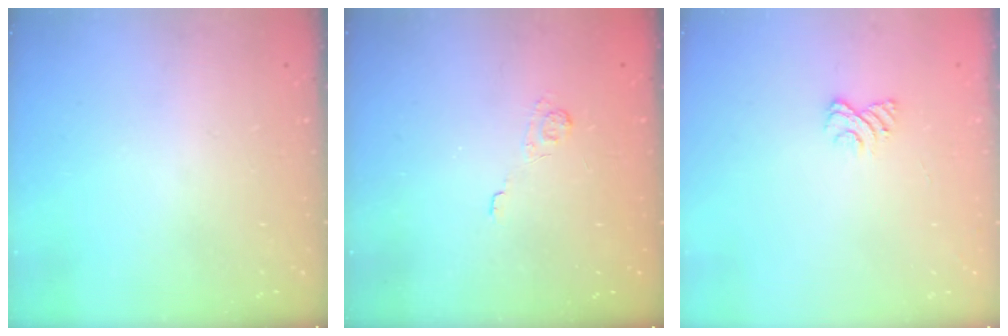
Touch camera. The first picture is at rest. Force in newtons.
{"total": 1.9, "press": 1.3, "slide": 1.3}
{"total": 3.5, "press": 3.2, "slide": 1.2}